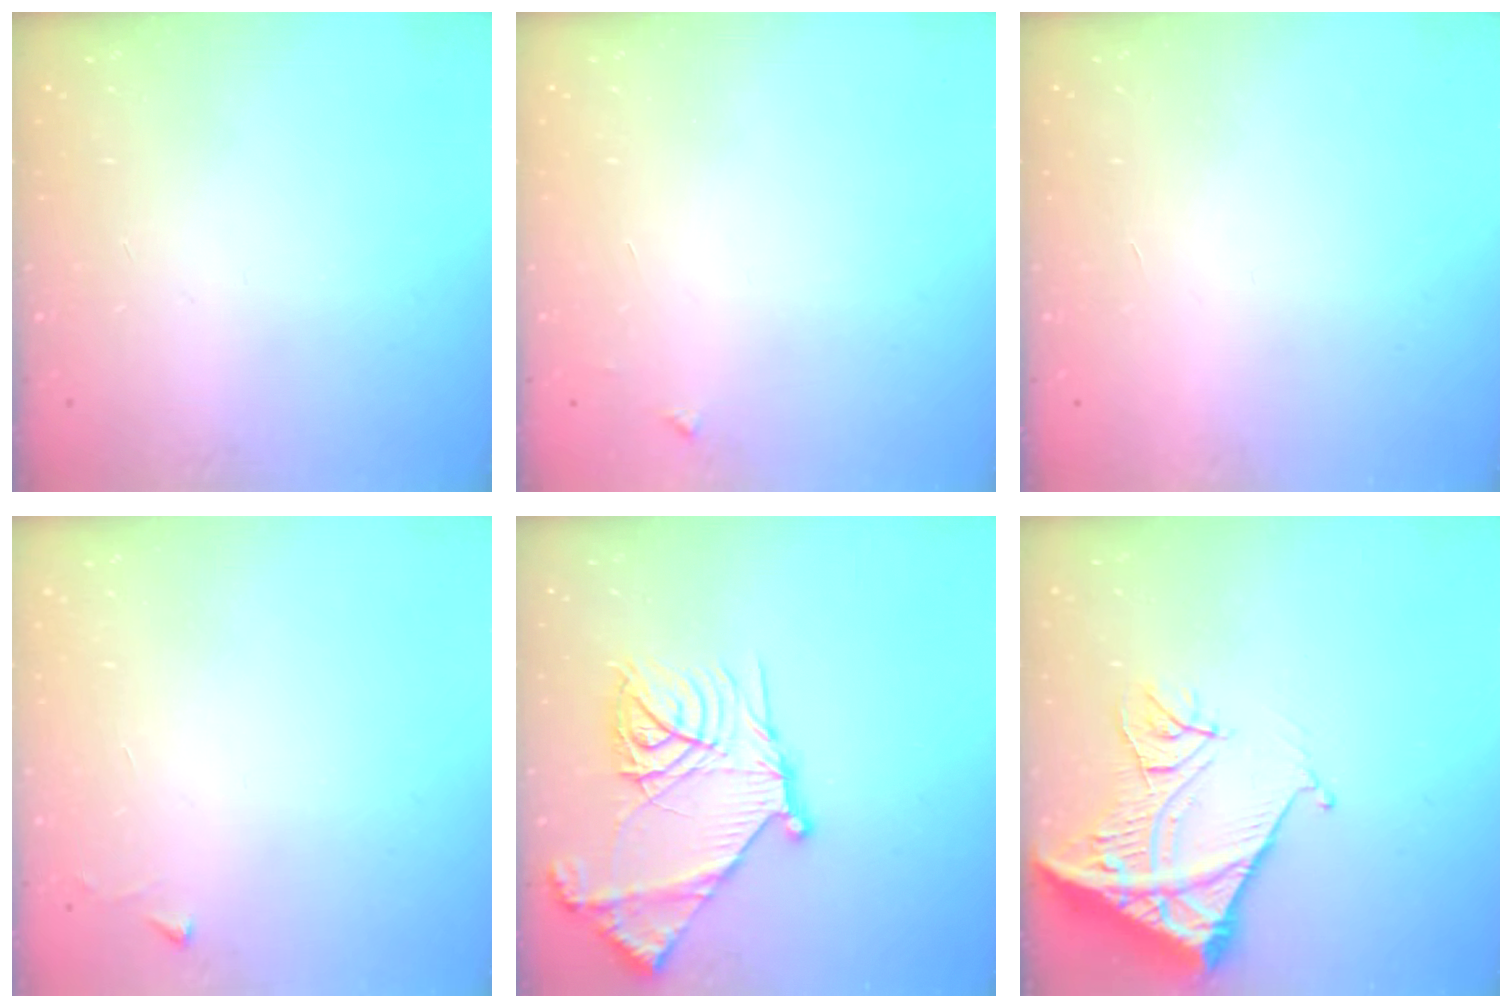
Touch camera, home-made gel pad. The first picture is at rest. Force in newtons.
{"total": 3.3, "press": 3.3, "slide": 0.4}
{"total": 1.7, "press": 1.7, "slide": 0.1}
{"total": 2.3, "press": 2.3, "slide": 0.4}
{"total": 22.5, "press": 22.4, "slide": 2.2}
{"total": 14.2, "press": 14.1, "slide": 1.5}